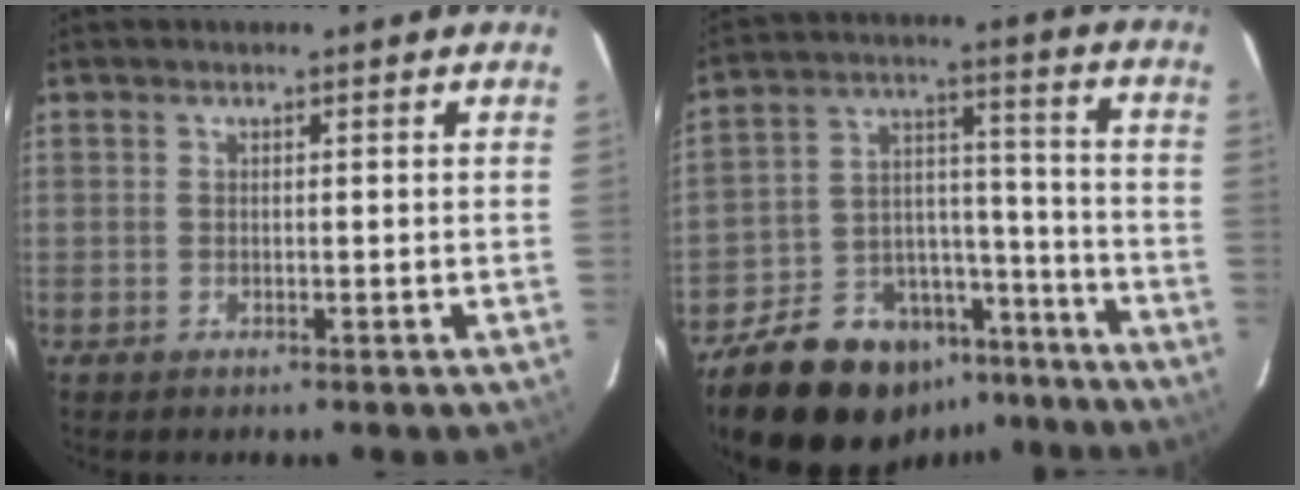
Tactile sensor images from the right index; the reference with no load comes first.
{"total": 21.9, "force": [-16.4, 11.1, 9.3], "torque": [-0.189, 0.048, -0.233]}